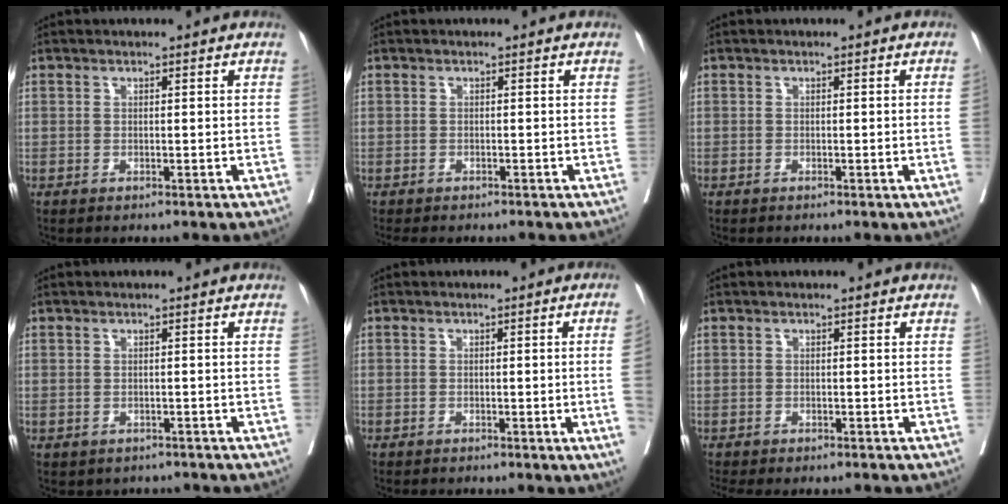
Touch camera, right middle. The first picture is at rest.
{"total": 3.3, "force": [-3.0, 0.5, 1.3], "torque": [-0.012, -0.007, -0.038]}
{"total": 0.7, "force": [-0.2, -0.2, 0.7], "torque": [-0.005, 0.002, -0.002]}
{"total": 2.0, "force": [-1.8, 0.9, 0.2], "torque": [0.002, 0.008, -0.023]}
{"total": 3.3, "force": [-0.7, -1.3, 3.0], "torque": [-0.037, -0.004, -0.010]}
{"total": 2.6, "force": [-2.3, 0.1, 1.2], "torque": [-0.012, -0.006, -0.032]}